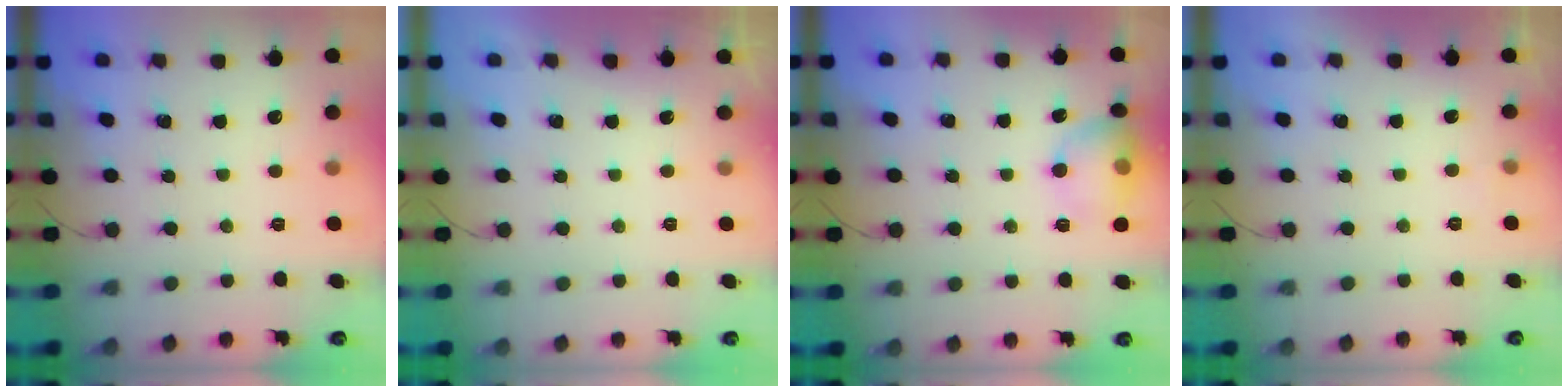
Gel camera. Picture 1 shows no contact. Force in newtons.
{"total": 0.0}
{"total": 11.7, "press": 11.5, "slide": 1.9}
{"total": 2.4, "press": 2.2, "slide": 0.9}